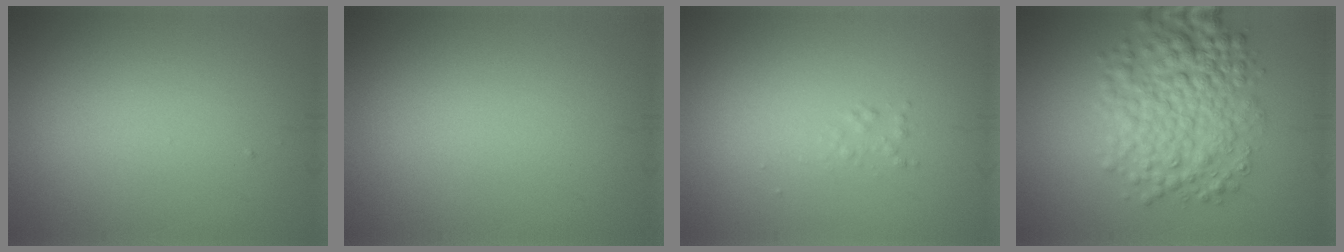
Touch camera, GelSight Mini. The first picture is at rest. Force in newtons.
{"total": 0.0}
{"total": 0.7, "press": 0.7, "slide": 0.0}
{"total": 7.0, "press": 7.0, "slide": 0.1}